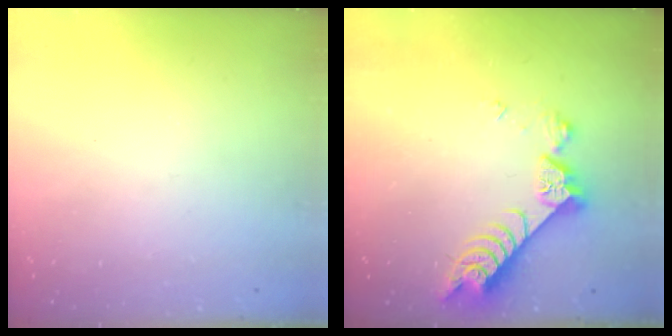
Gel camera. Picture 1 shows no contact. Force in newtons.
{"total": 7.3, "press": 7.2, "slide": 1.2}